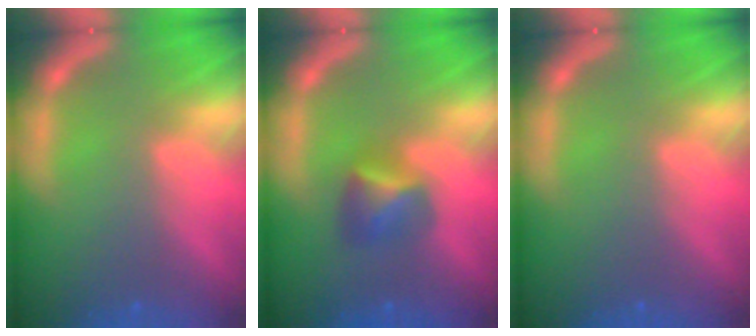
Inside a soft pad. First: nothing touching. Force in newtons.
{"total": 2.9}
{"total": 0.0}